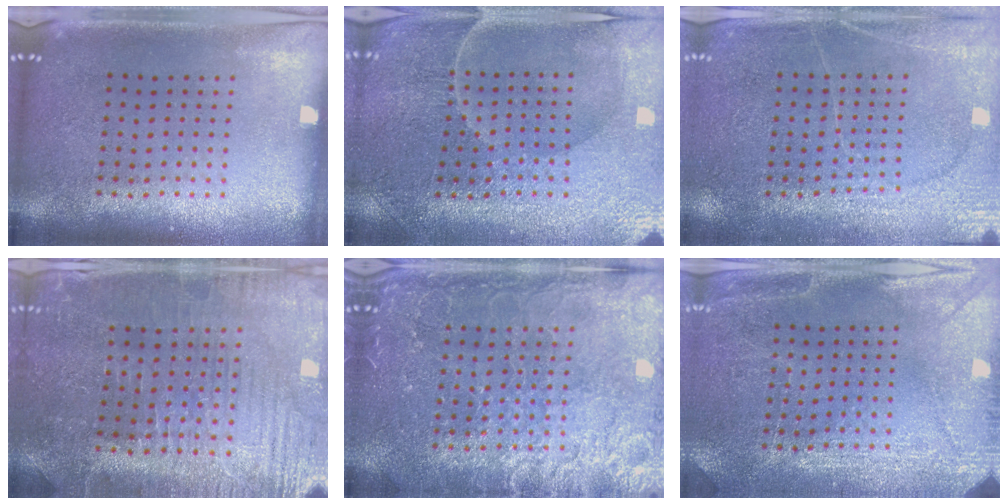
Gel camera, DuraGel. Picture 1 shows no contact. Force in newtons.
{"total": 1.9, "press": 1.9, "slide": 0.2}
{"total": 2.8, "press": 2.7, "slide": 0.8}
{"total": 1.8, "press": 1.8, "slide": 0.3}
{"total": 3.7, "press": 3.7, "slide": 0.5}
{"total": 2.9, "press": 2.8, "slide": 0.7}